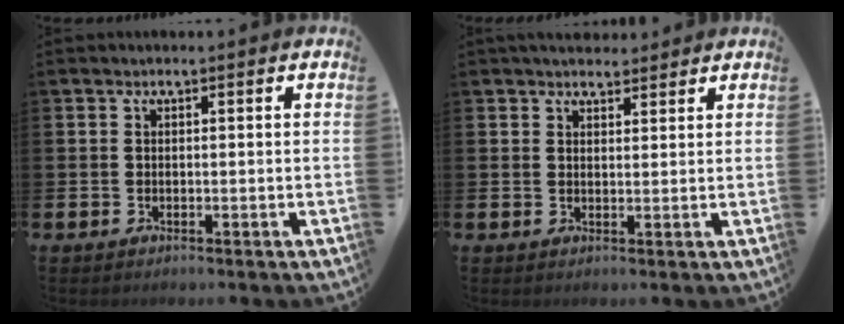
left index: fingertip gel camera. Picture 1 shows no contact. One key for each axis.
{"total": 3.2, "fx": 3.0, "fy": 1.0, "fz": 0.2, "tx": 0.000, "ty": -0.013, "tz": 0.053}